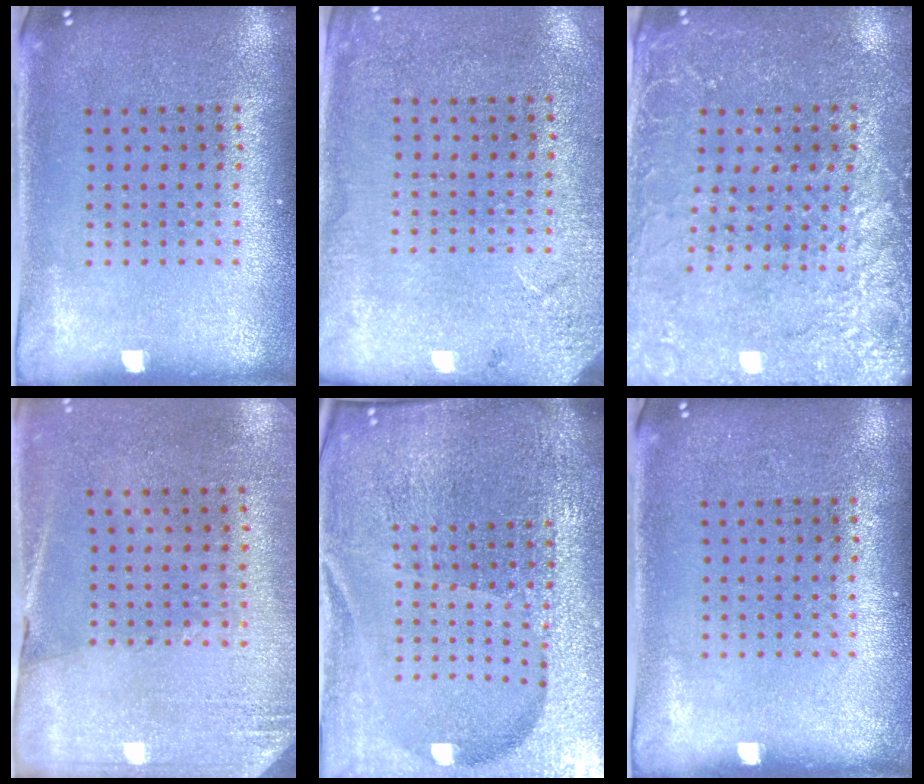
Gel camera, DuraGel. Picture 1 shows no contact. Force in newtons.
{"total": 2.6, "press": 2.4, "slide": 1.1}
{"total": 2.7, "press": 2.7, "slide": 0.5}
{"total": 2.7, "press": 2.4, "slide": 1.2}
{"total": 6.4, "press": 5.6, "slide": 3.1}
{"total": 0.0}